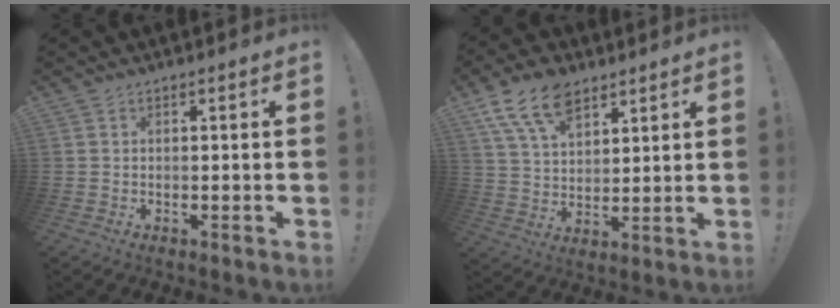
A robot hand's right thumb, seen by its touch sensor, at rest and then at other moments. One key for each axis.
{"total": 13.8, "fx": 8.6, "fy": 7.7, "fz": 7.5, "tx": -0.135, "ty": -0.036, "tz": 0.162}